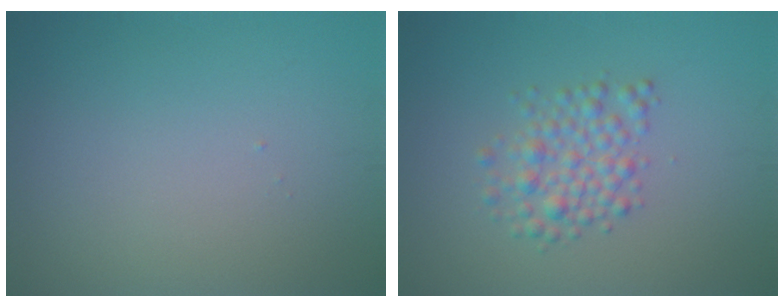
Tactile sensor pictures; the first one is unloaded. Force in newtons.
{"total": 3.1, "press": 3.1, "slide": 0.1}